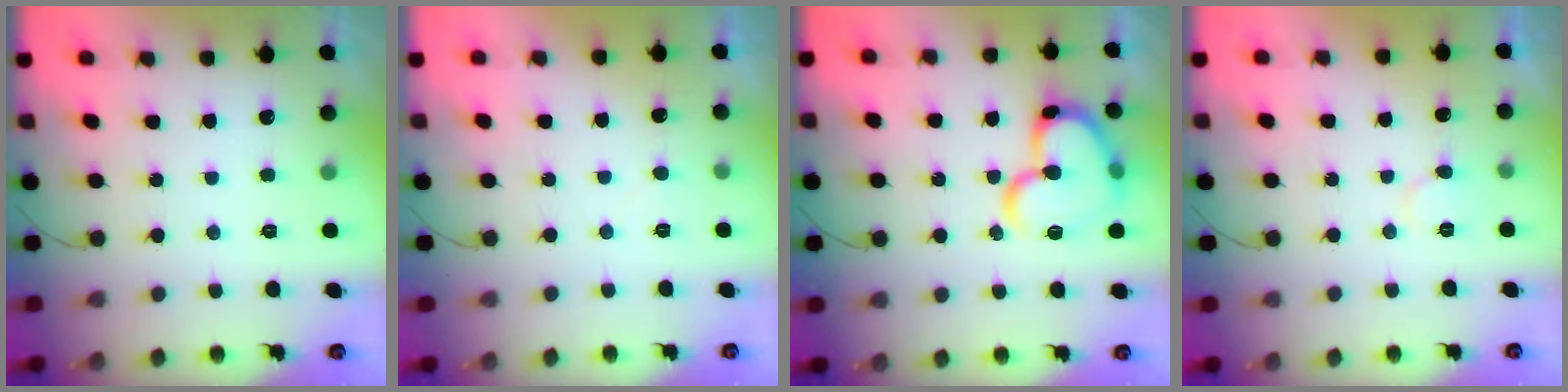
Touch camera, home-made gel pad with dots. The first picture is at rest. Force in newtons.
{"total": 2.6, "press": 2.6, "slide": 0.3}
{"total": 19.0, "press": 18.9, "slide": 1.8}
{"total": 6.1, "press": 6.1, "slide": 0.5}